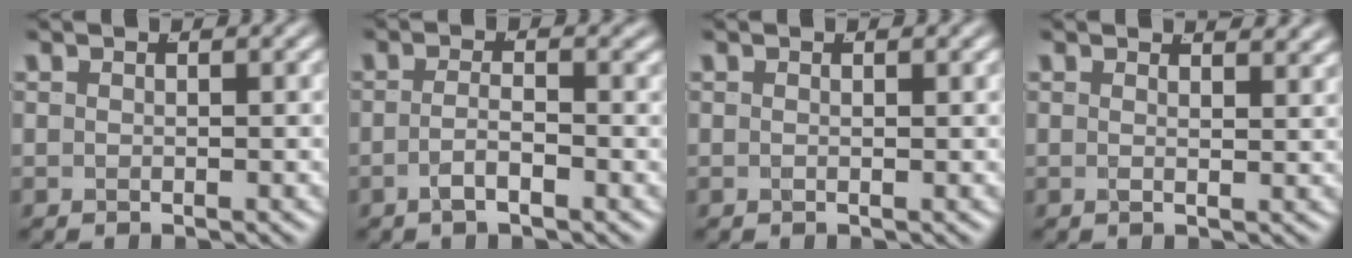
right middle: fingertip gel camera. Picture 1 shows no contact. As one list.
[{"total": 2.3, "force": [-1.5, 0.2, 1.7], "torque": [-0.035, -0.013, -0.025]}, {"total": 0.5, "force": [0.0, -0.5, 0.2], "torque": [-0.005, -0.004, 0.002]}, {"total": 1.7, "force": [1.4, -0.4, 0.8], "torque": [-0.011, -0.009, 0.024]}]